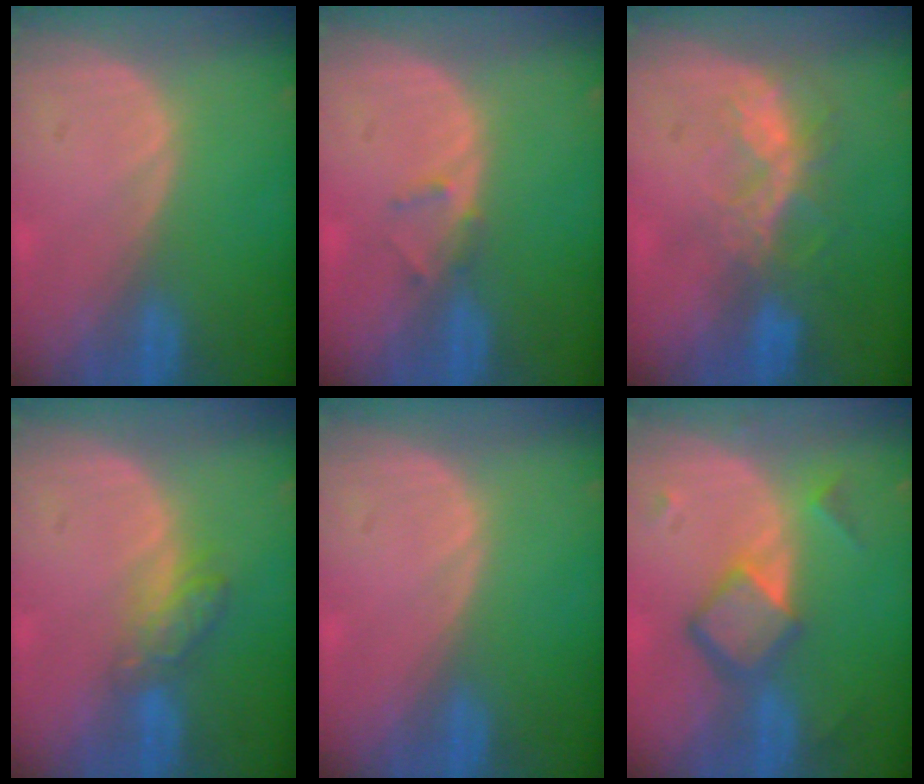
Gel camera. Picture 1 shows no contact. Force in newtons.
{"total": 1.3, "press": 1.1, "slide": 0.8}
{"total": 6.6, "press": 5.7, "slide": 3.2}
{"total": 4.3, "press": 4.1, "slide": 1.1}
{"total": 0.0}
{"total": 6.6, "press": 5.7, "slide": 3.3}